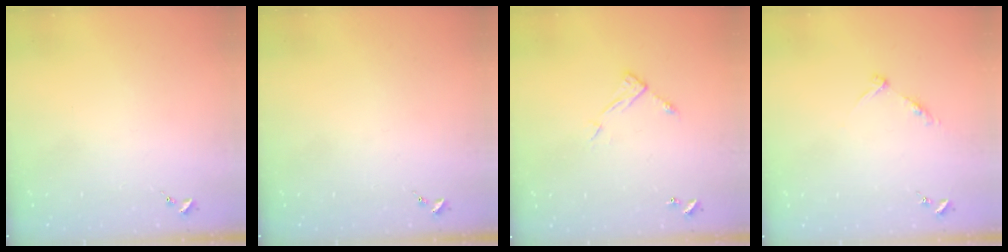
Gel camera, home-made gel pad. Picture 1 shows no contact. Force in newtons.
{"total": 0.0}
{"total": 6.3, "press": 6.3, "slide": 0.4}
{"total": 6.2, "press": 6.2, "slide": 0.7}